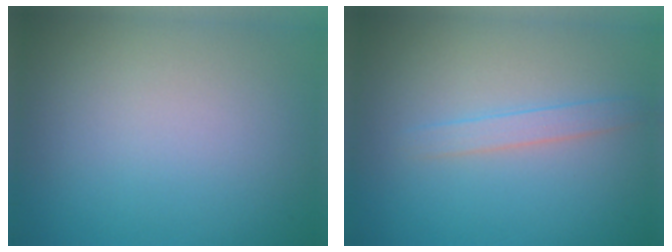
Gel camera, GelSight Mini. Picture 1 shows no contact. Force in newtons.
{"total": 1.6, "press": 1.6, "slide": 0.1}